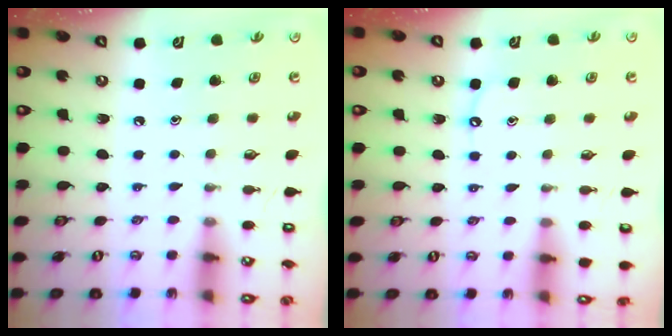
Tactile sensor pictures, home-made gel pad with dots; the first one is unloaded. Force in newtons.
{"total": 4.9, "press": 4.8, "slide": 0.6}